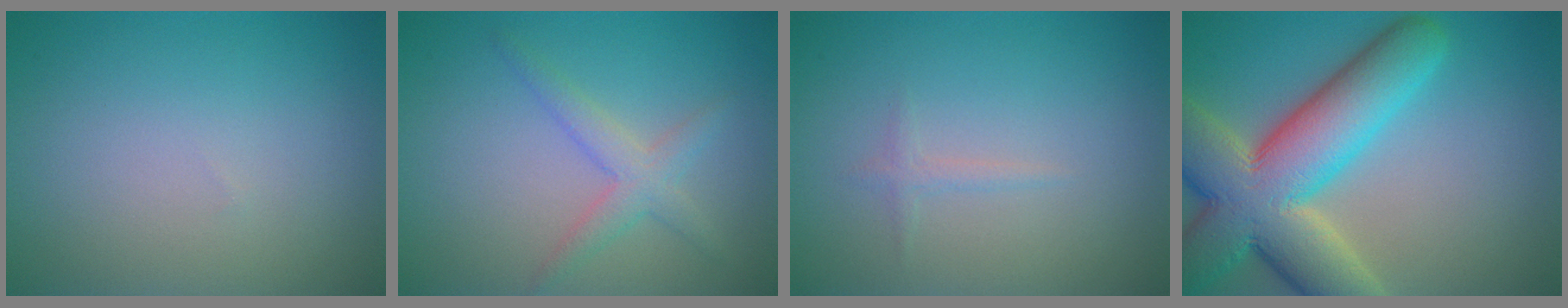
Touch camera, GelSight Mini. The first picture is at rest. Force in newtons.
{"total": 1.9, "press": 1.9, "slide": 0.1}
{"total": 0.8, "press": 0.8, "slide": 0.1}
{"total": 12.8, "press": 12.8, "slide": 0.8}